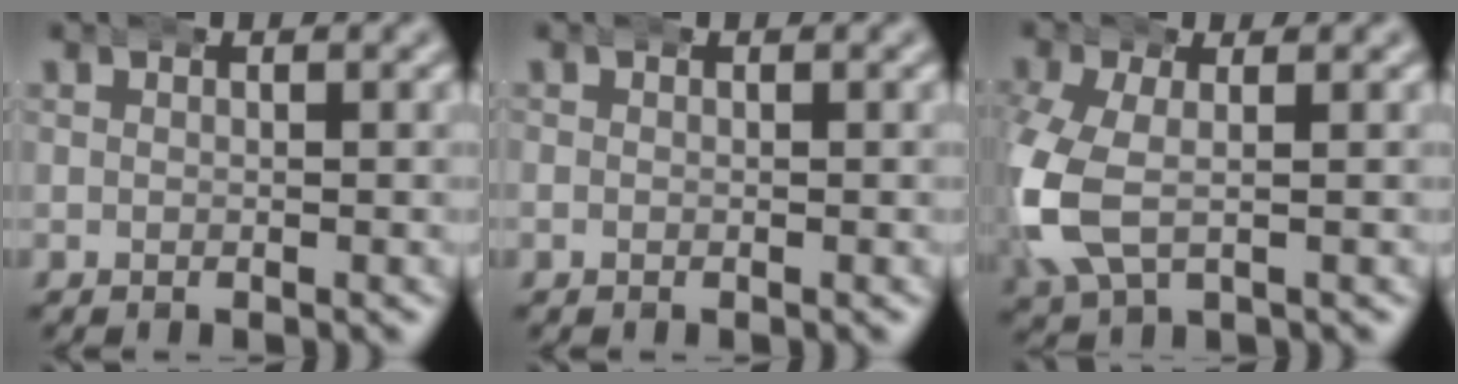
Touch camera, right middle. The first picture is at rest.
{"total": 0.0}
{"total": 6.5, "force": [-1.0, 4.9, 4.1], "torque": [-0.147, -0.026, 0.000]}